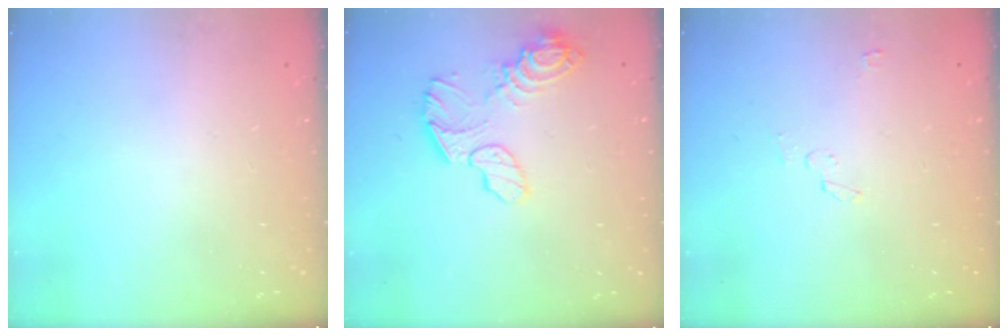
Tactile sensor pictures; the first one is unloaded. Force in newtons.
{"total": 13.0, "press": 13.0, "slide": 1.1}
{"total": 2.5, "press": 2.5, "slide": 0.3}